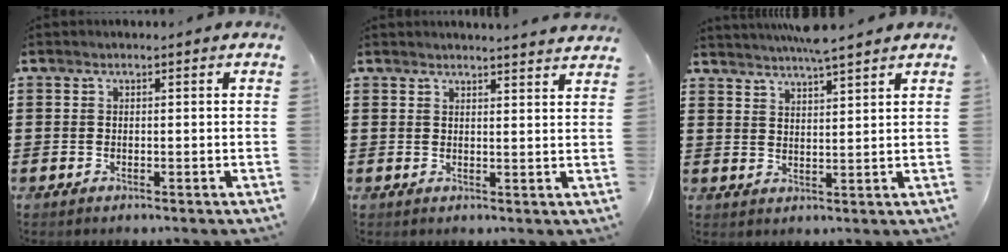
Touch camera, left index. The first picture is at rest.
{"total": 2.4, "force": [2.3, -0.5, 0.2], "torque": [-0.009, -0.008, 0.044]}
{"total": 4.0, "force": [3.8, -0.3, 1.1], "torque": [-0.033, -0.011, 0.069]}